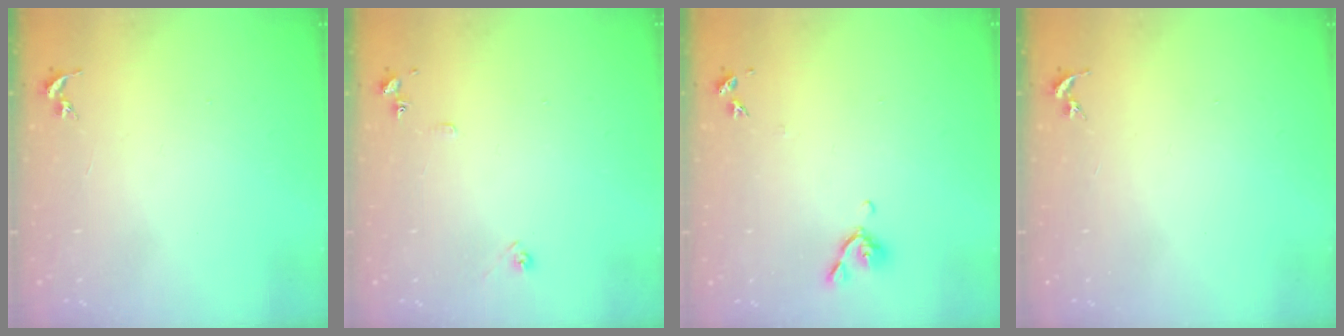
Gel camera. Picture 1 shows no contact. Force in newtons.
{"total": 6.9, "press": 6.9, "slide": 0.7}
{"total": 6.9, "press": 6.7, "slide": 1.5}
{"total": 0.0}